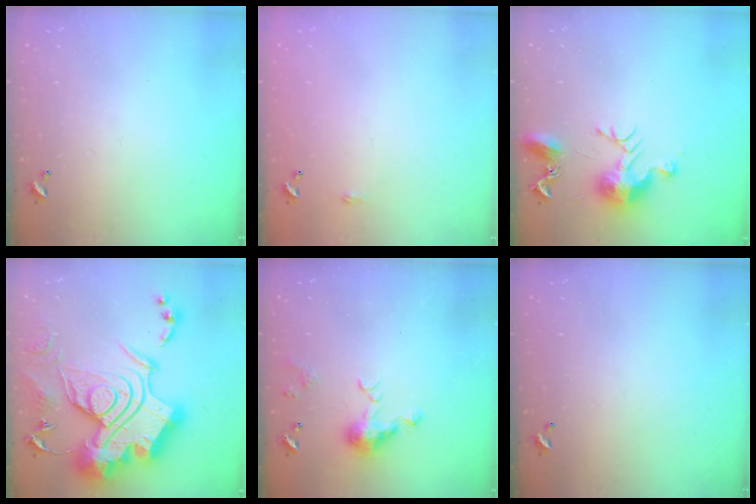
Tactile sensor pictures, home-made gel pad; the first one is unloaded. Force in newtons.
{"total": 2.2, "press": 2.1, "slide": 0.4}
{"total": 9.6, "press": 9.6, "slide": 0.4}
{"total": 1.1, "press": 1.1, "slide": 0.0}
{"total": 7.3, "press": 7.3, "slide": 1.0}
{"total": 0.0}